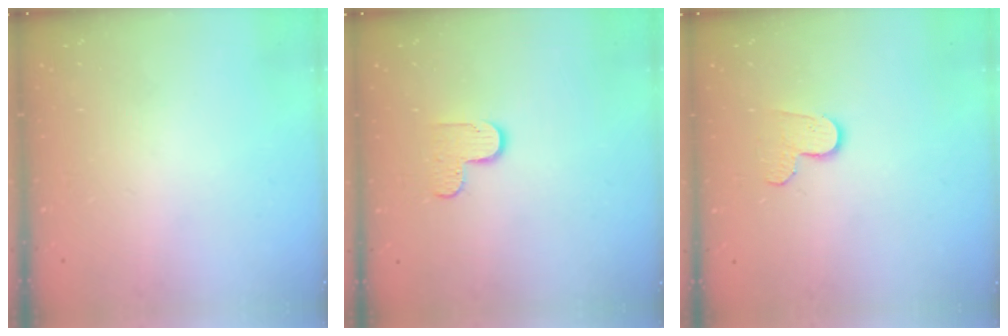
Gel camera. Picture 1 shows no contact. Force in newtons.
{"total": 5.7, "press": 5.7, "slide": 0.4}
{"total": 6.3, "press": 6.3, "slide": 0.5}